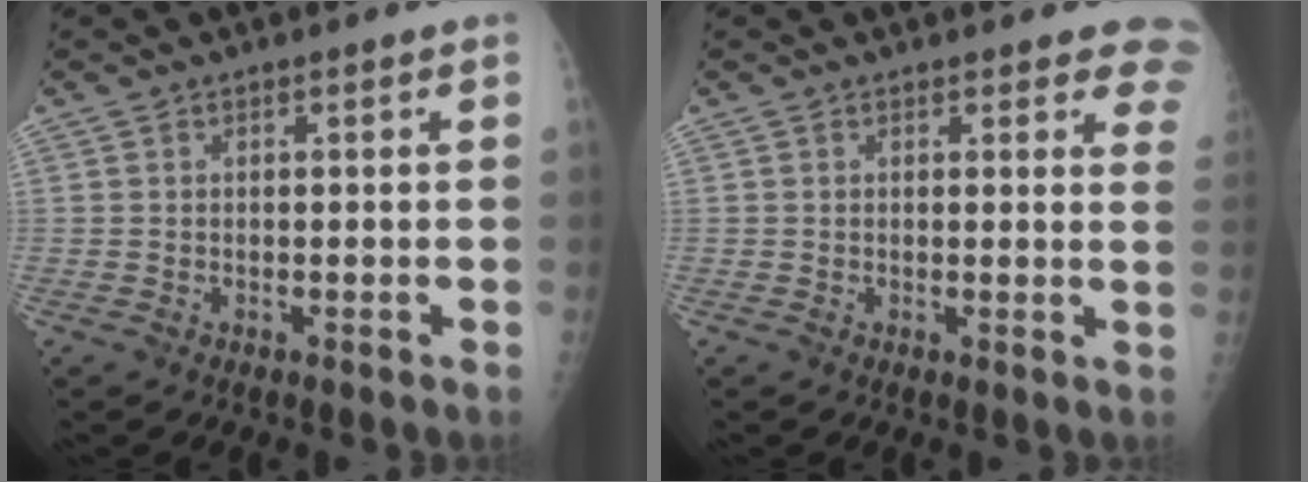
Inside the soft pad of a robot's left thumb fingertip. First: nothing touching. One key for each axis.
{"total": 6.7, "fx": 5.7, "fy": 2.3, "fz": 2.6, "tx": 0.011, "ty": -0.022, "tz": 0.042}